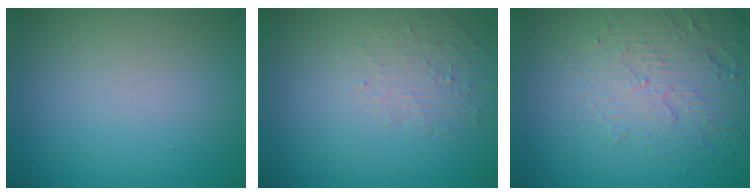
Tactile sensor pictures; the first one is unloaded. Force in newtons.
{"total": 1.8, "press": 0.5, "slide": 1.7}
{"total": 5.0, "press": 3.3, "slide": 3.8}